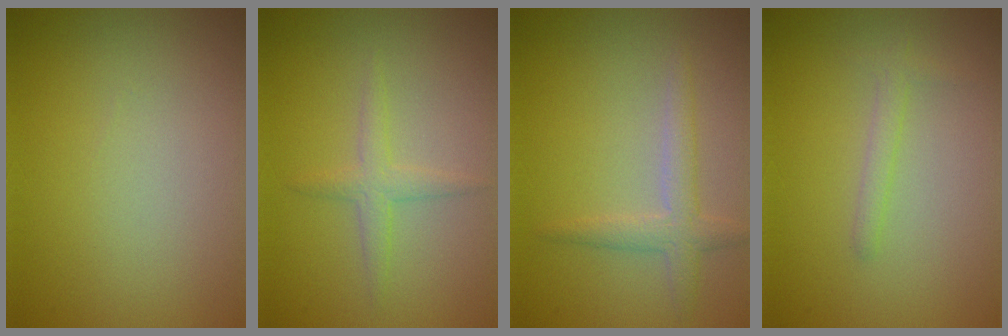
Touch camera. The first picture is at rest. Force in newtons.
{"total": 1.7, "press": 1.7, "slide": 0.1}
{"total": 2.3, "press": 2.3, "slide": 0.1}
{"total": 1.2, "press": 1.2, "slide": 0.0}